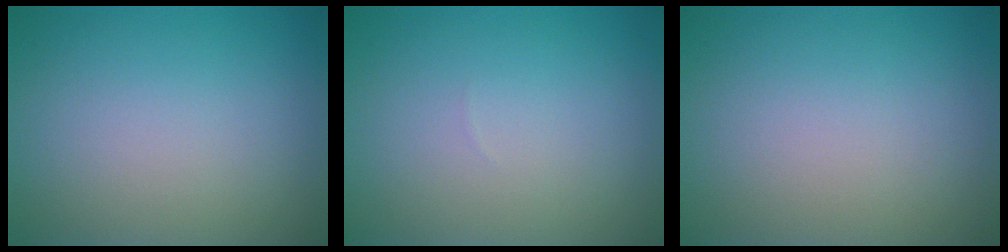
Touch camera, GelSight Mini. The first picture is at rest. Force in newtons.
{"total": 0.0}
{"total": 0.0}